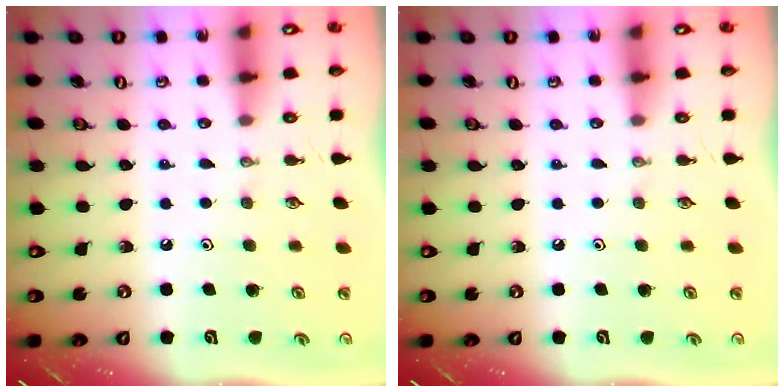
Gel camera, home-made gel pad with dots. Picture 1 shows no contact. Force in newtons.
{"total": 0.0}